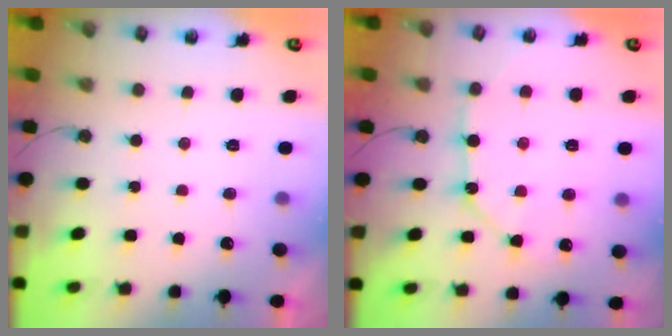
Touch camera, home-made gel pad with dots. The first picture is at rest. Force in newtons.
{"total": 9.9, "press": 9.8, "slide": 0.9}